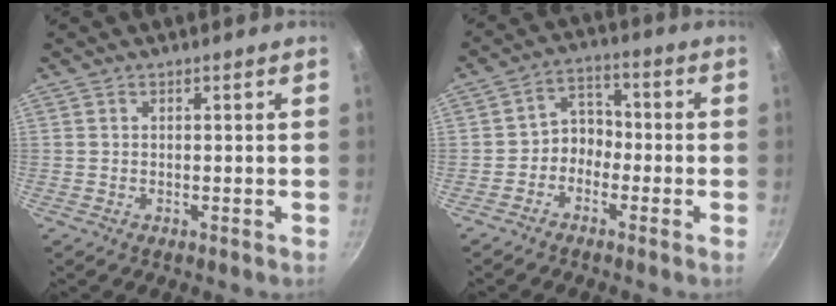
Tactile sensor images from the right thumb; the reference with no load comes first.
{"total": 5.3, "force": [-2.1, 4.2, 2.4], "torque": [-0.009, 0.038, -0.047]}